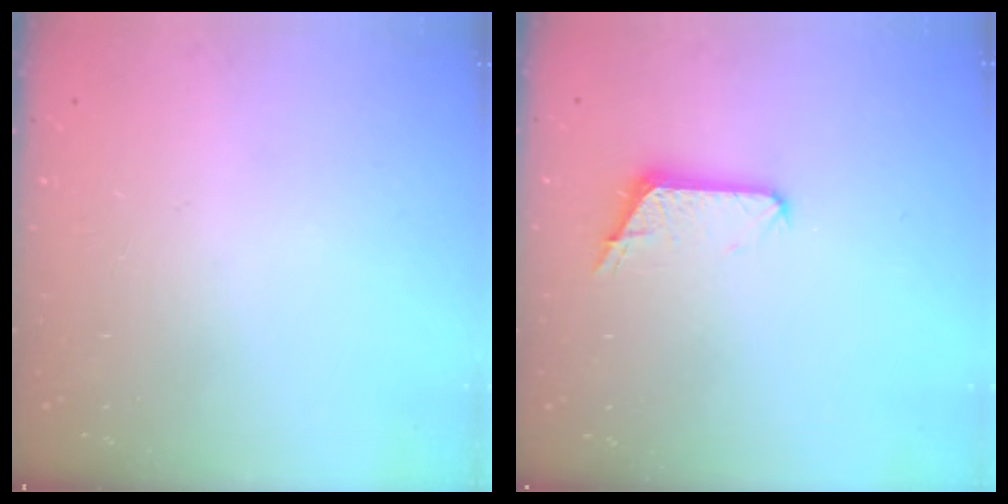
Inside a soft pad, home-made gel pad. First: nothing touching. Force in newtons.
{"total": 6.3, "press": 6.3, "slide": 0.6}